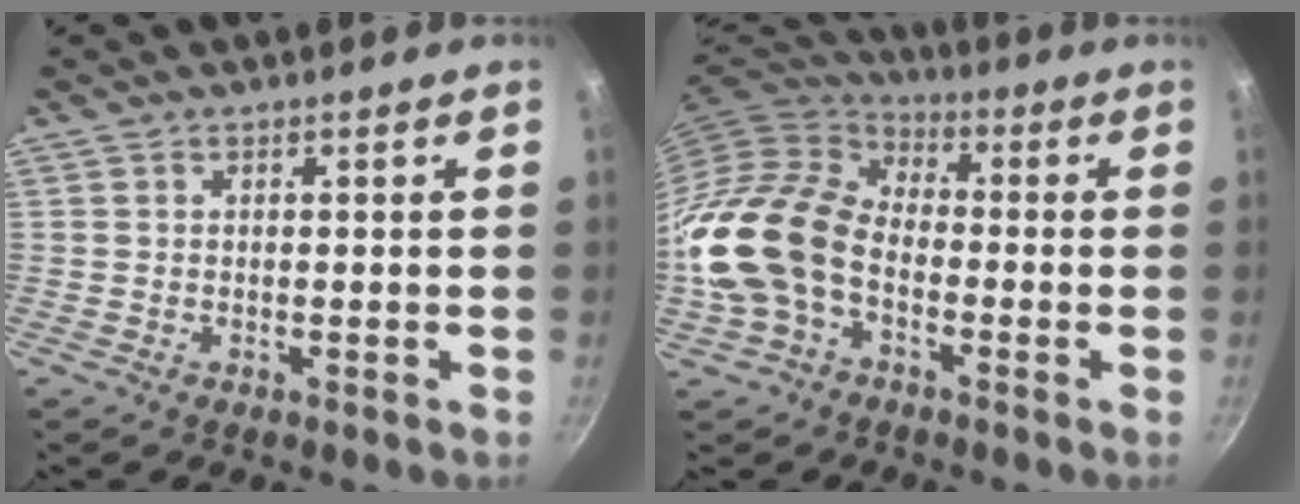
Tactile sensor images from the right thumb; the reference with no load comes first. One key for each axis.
{"total": 16.4, "fx": -4.1, "fy": 11.1, "fz": 11.3, "tx": -0.196, "ty": 0.044, "tz": -0.096}